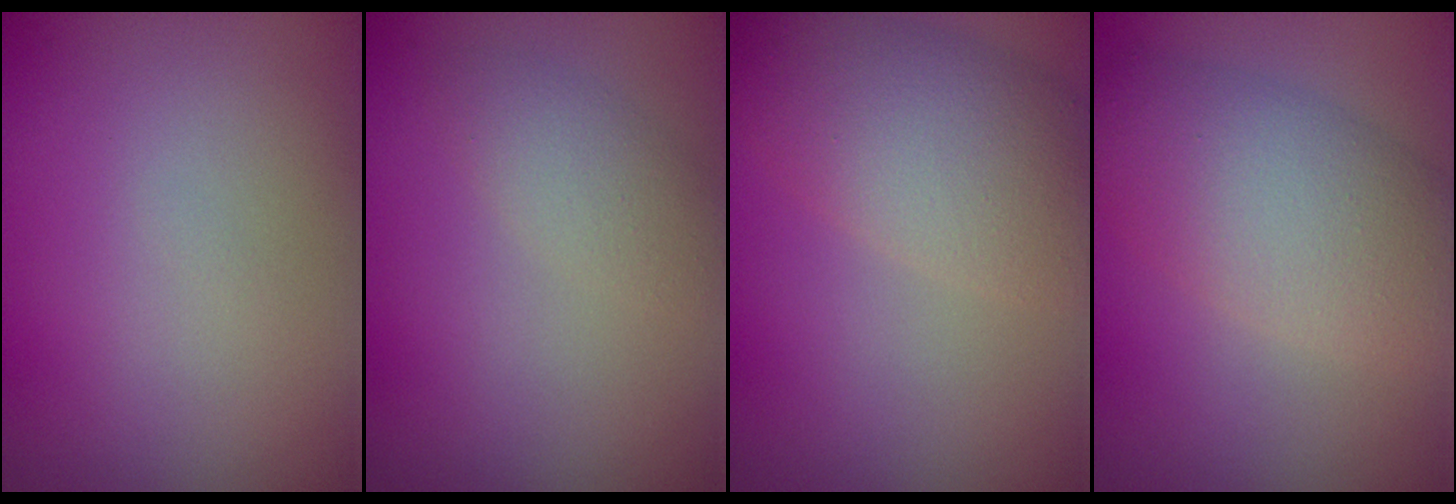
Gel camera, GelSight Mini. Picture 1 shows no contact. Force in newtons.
{"total": 2.1, "press": 2.1, "slide": 0.1}
{"total": 6.3, "press": 6.2, "slide": 0.5}
{"total": 6.6, "press": 6.6, "slide": 0.4}